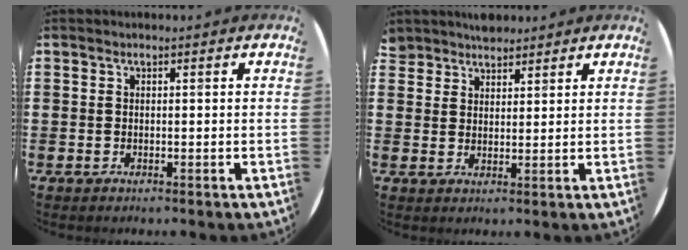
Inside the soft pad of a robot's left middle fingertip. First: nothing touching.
{"total": 3.1, "force": [2.9, 1.0, -0.3], "torque": [-0.003, 0.001, 0.058]}